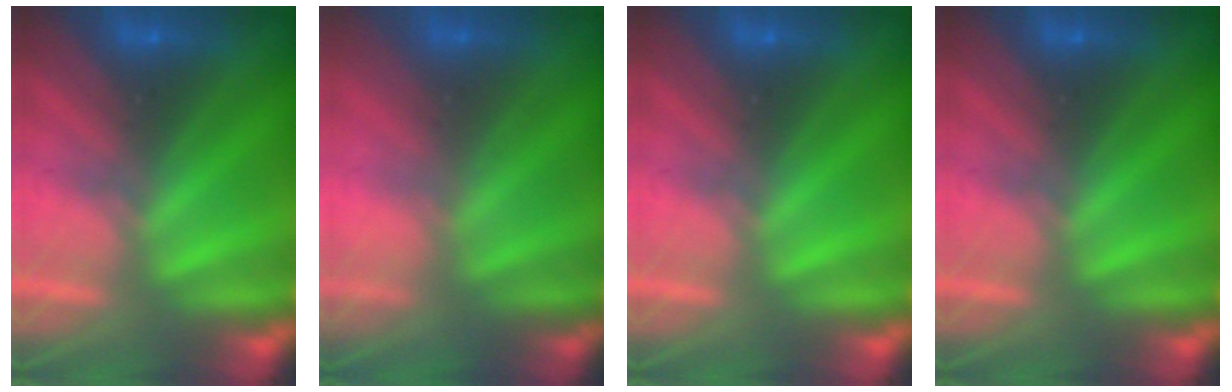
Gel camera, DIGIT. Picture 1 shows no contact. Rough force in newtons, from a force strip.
{"total": 2.5}
{"total": 0.0}
{"total": 0.0}